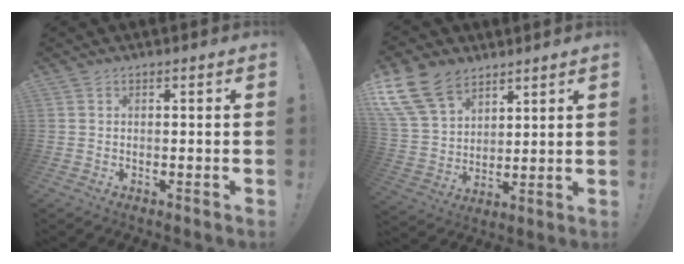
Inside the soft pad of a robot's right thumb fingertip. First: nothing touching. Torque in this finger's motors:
{"motor_torque": [1.86, 3.14, 0.62, -0.02, 0.33]}